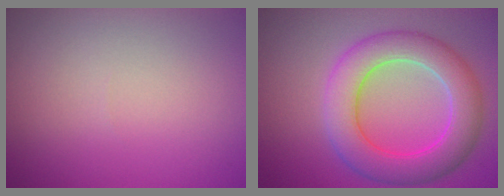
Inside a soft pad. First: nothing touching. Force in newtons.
{"total": 6.9, "press": 6.9, "slide": 0.5}